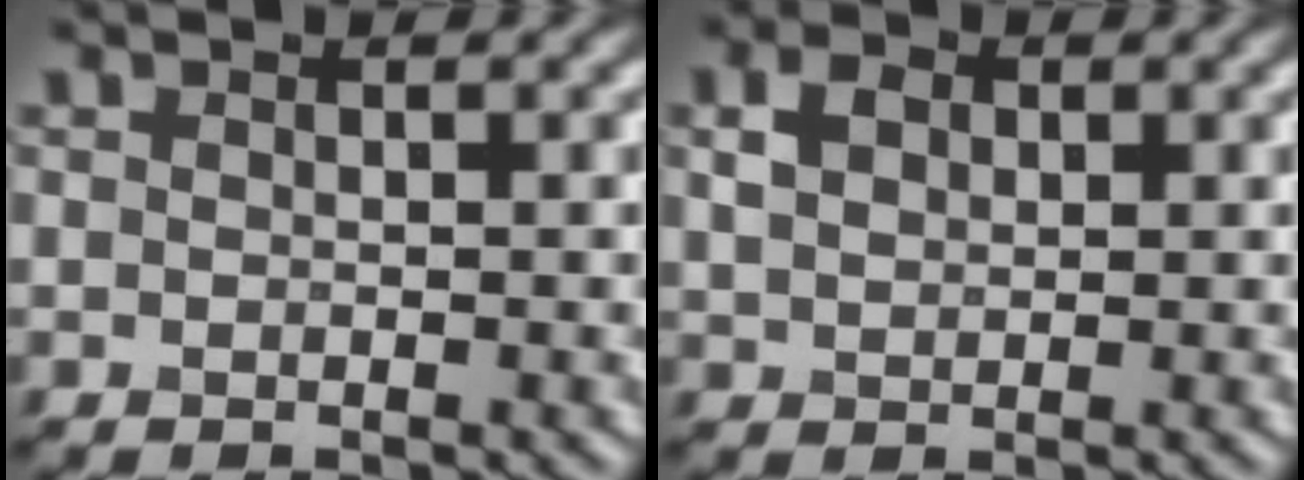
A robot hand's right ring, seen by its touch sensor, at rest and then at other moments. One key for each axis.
{"total": 2.6, "fx": 1.0, "fy": 1.9, "fz": 1.5, "tx": -0.034, "ty": 0.005, "tz": 0.018}